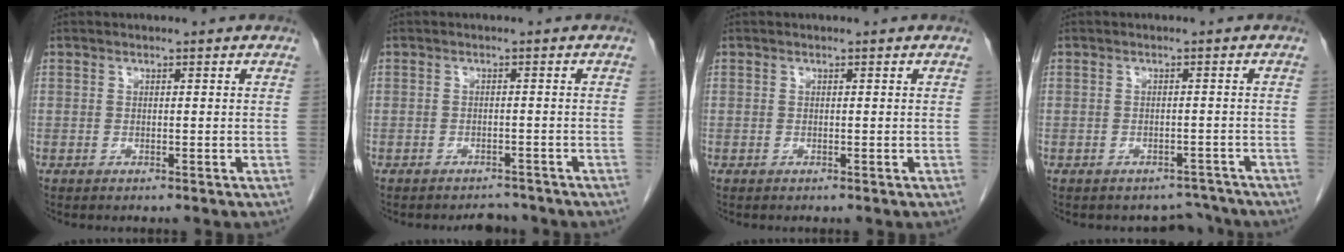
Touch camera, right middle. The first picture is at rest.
{"total": 2.8, "force": [-2.5, 1.1, 0.1], "torque": [-0.002, 0.000, -0.036]}
{"total": 0.0}
{"total": 3.5, "force": [-3.1, 1.5, -0.6], "torque": [0.015, 0.013, -0.038]}